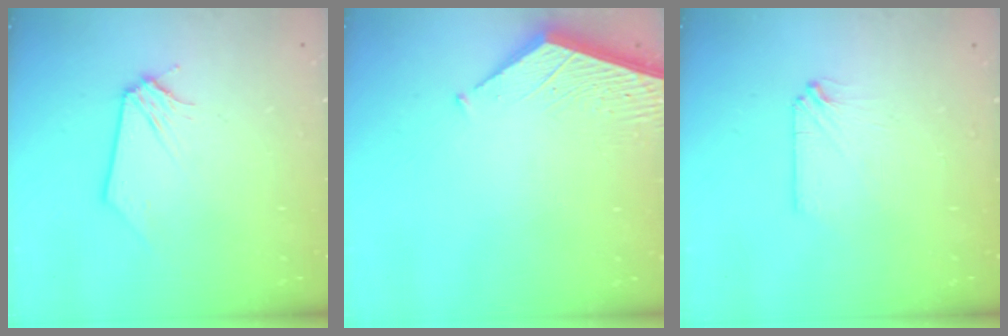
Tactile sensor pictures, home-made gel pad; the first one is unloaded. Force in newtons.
{"total": 3.5, "press": 3.5, "slide": 0.4}
{"total": 1.7, "press": 1.7, "slide": 0.4}